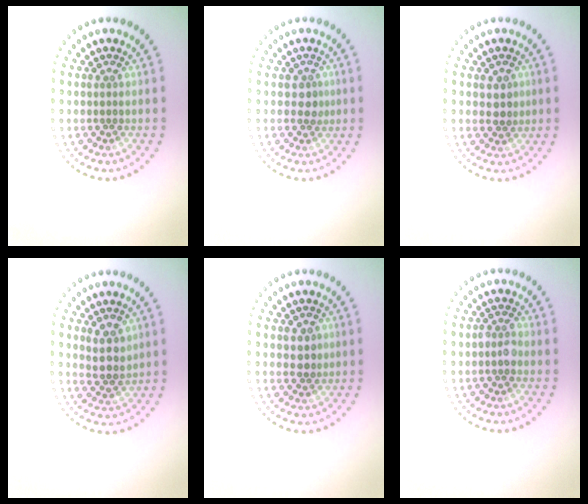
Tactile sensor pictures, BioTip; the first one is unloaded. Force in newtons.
{"total": 1.4, "press": 1.2, "slide": 0.6}
{"total": 1.9, "press": 1.9, "slide": 0.6}
{"total": 2.7, "press": 2.4, "slide": 1.3}
{"total": 1.9, "press": 1.9, "slide": 0.6}
{"total": 1.5, "press": 1.4, "slide": 0.7}